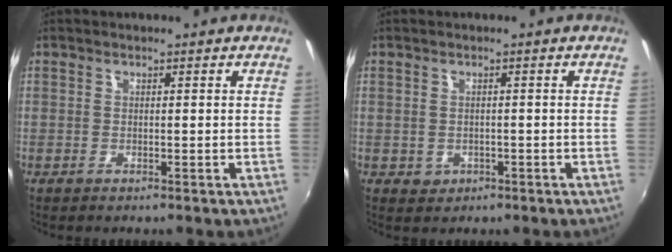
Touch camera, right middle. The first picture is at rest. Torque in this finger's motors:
{"motor_torque": [0.31, -0.18, -0.03, 0.01]}